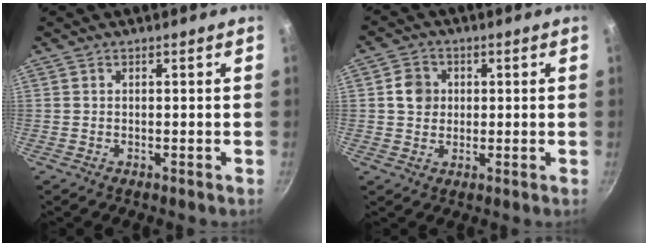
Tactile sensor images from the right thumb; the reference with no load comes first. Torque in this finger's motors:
{"motor_torque": [-0.05, 1.11, 0.31, 0.17, -0.01]}